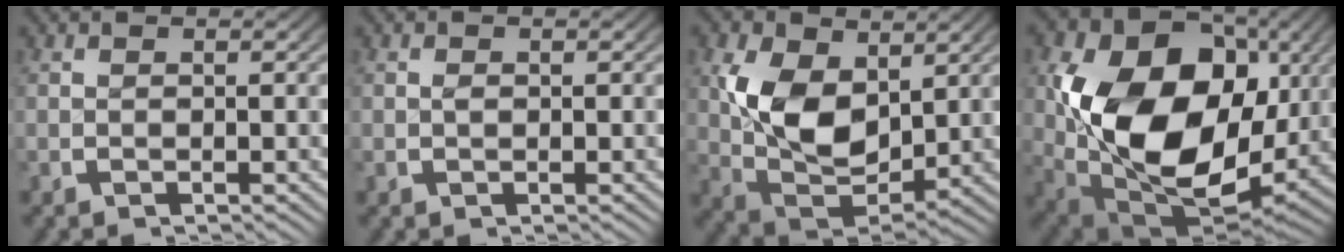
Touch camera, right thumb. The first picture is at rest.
{"total": 0.0}
{"total": 8.8, "force": [0.9, 6.2, 6.2], "torque": [-0.153, -0.046, 0.029]}
{"total": 20.7, "force": [-0.6, 14.4, 14.9], "torque": [-0.315, -0.086, 0.023]}